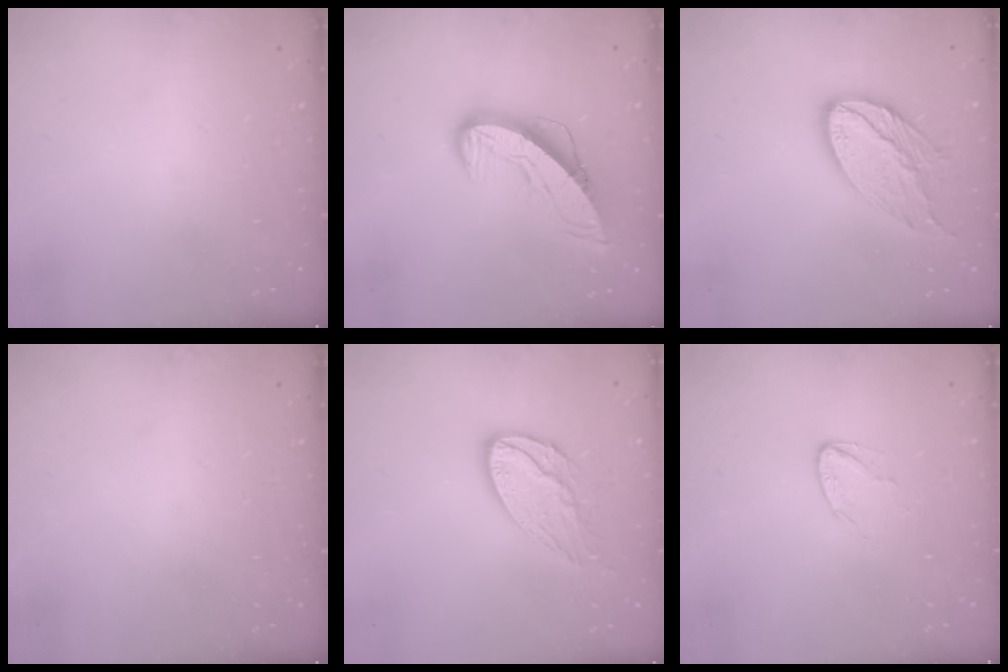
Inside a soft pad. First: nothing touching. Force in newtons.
{"total": 10.2, "press": 10.1, "slide": 1.1}
{"total": 14.3, "press": 14.3, "slide": 1.0}
{"total": 0.0}
{"total": 11.5, "press": 11.5, "slide": 0.6}
{"total": 3.7, "press": 3.7, "slide": 0.3}